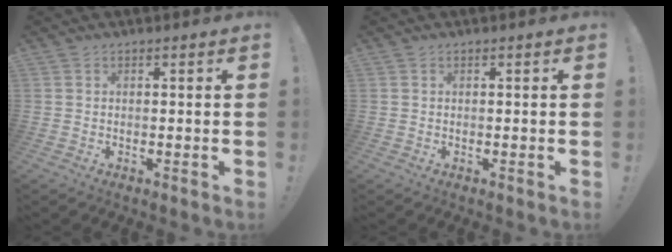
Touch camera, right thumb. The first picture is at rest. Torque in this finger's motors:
{"motor_torque": [-0.08, 0.08, -0.07, 0.06, 0.01]}